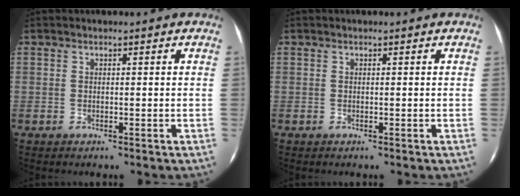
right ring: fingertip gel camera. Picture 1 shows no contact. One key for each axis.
{"total": 0.0}